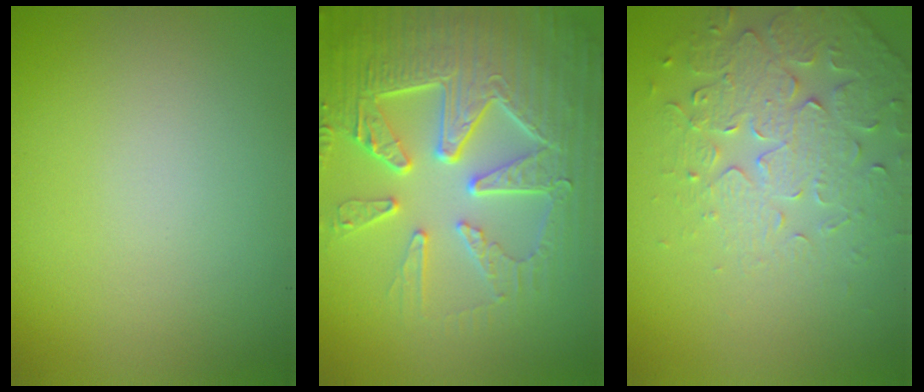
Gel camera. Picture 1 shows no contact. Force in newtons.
{"total": 9.4, "press": 6.7, "slide": 6.5}
{"total": 4.2, "press": 4.0, "slide": 1.2}